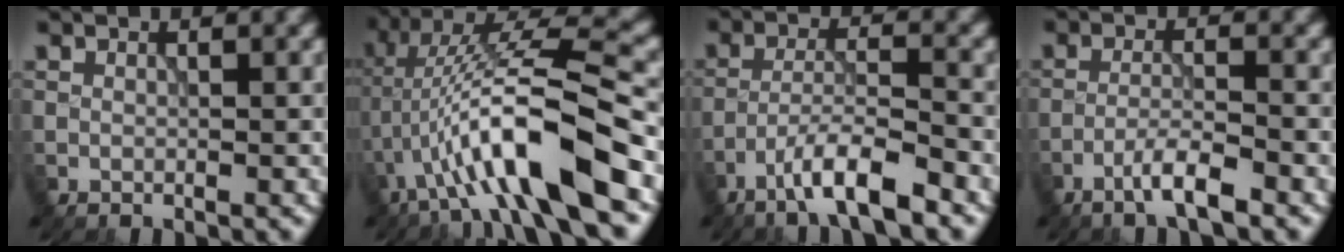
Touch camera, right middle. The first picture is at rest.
{"total": 10.7, "force": [-3.7, 2.0, 9.9], "torque": [-0.174, 0.026, -0.064]}
{"total": 6.1, "force": [-4.2, 1.0, 4.4], "torque": [-0.074, 0.005, -0.080]}
{"total": 3.4, "force": [-2.3, 0.2, 2.5], "torque": [-0.045, 0.006, -0.051]}